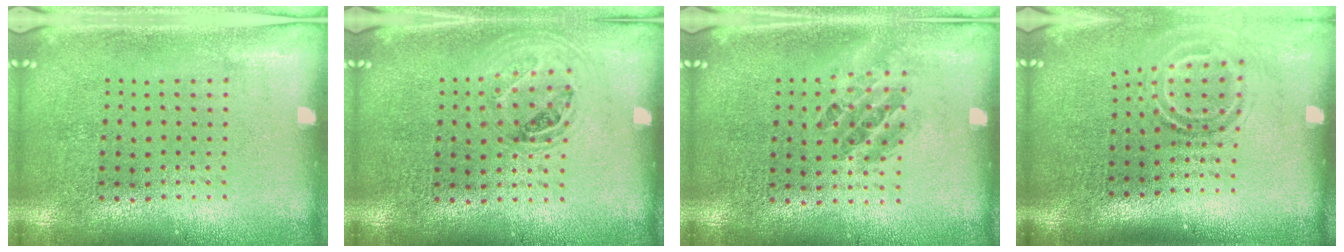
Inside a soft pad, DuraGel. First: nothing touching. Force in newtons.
{"total": 1.1, "press": 1.0, "slide": 0.4}
{"total": 1.0, "press": 0.8, "slide": 0.6}
{"total": 1.7, "press": 1.1, "slide": 1.3}